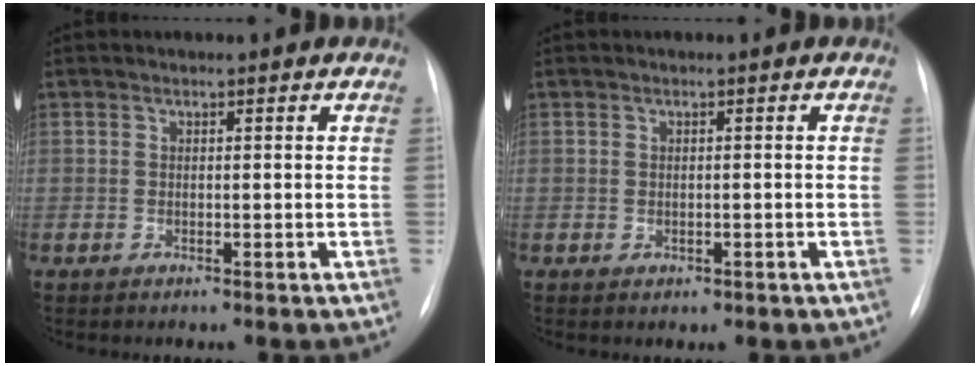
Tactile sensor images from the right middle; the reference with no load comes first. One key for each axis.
{"total": 0.9, "fx": -0.4, "fy": 0.7, "fz": 0.4, "tx": -0.007, "ty": -0.001, "tz": -0.001}